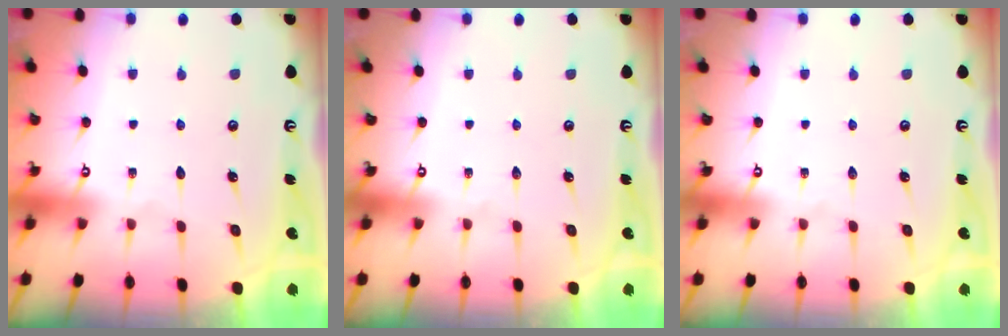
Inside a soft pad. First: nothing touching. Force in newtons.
{"total": 0.0}
{"total": 0.0}